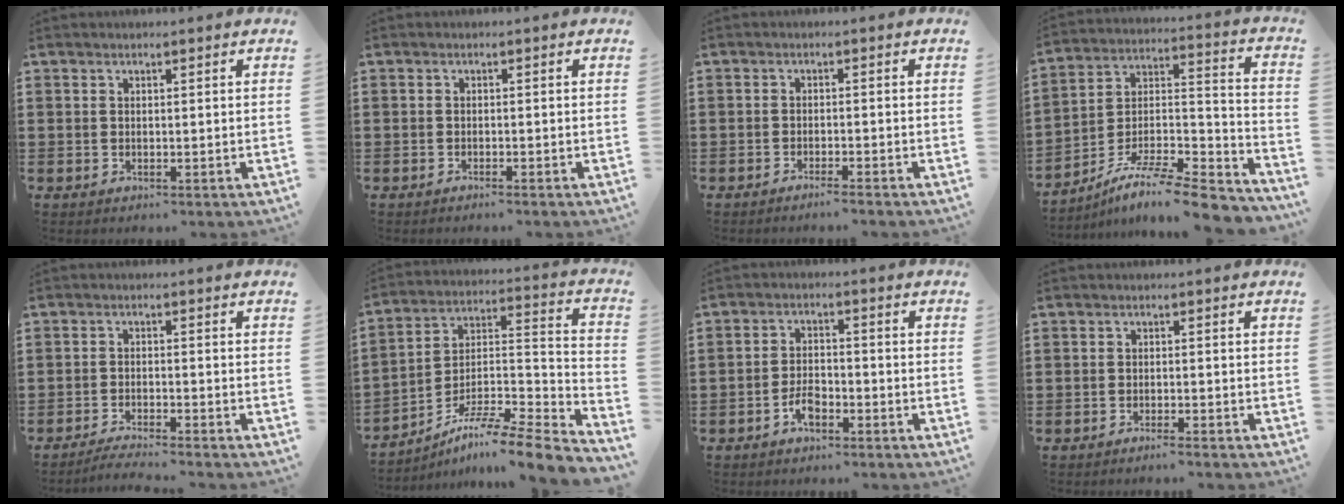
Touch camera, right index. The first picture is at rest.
{"total": 0.8, "force": [-0.7, -0.1, 0.2], "torque": [-0.006, -0.001, -0.015]}
{"total": 1.6, "force": [-1.5, -0.3, 0.6], "torque": [-0.009, 0.001, -0.028]}
{"total": 9.9, "force": [-8.1, 1.4, 5.5], "torque": [-0.088, 0.012, -0.158]}
{"total": 2.6, "force": [-2.6, -0.3, 0.5], "torque": [-0.009, 0.000, -0.052]}
{"total": 8.2, "force": [-6.6, 0.6, 4.9], "torque": [-0.081, 0.001, -0.133]}
{"total": 3.8, "force": [-2.3, 1.5, 2.5], "torque": [-0.060, 0.000, -0.046]}
{"total": 1.4, "force": [-1.3, -0.2, 0.5], "torque": [-0.008, 0.001, -0.025]}